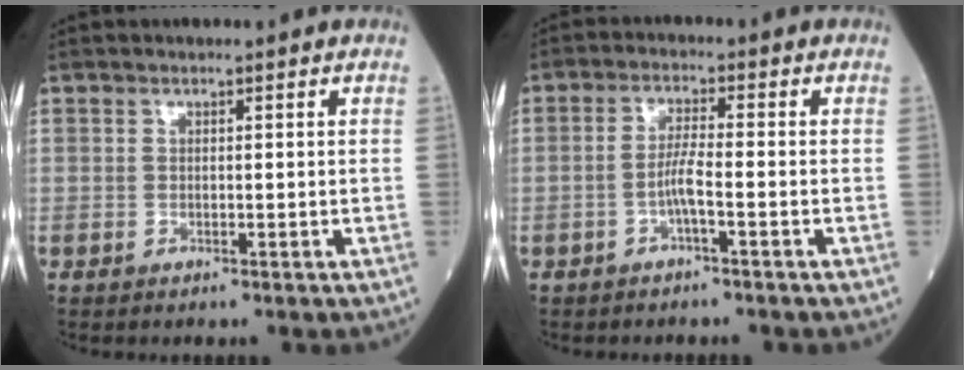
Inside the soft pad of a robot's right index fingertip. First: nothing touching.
{"total": 3.5, "force": [-1.3, 0.1, 3.2], "torque": [-0.065, 0.005, -0.029]}